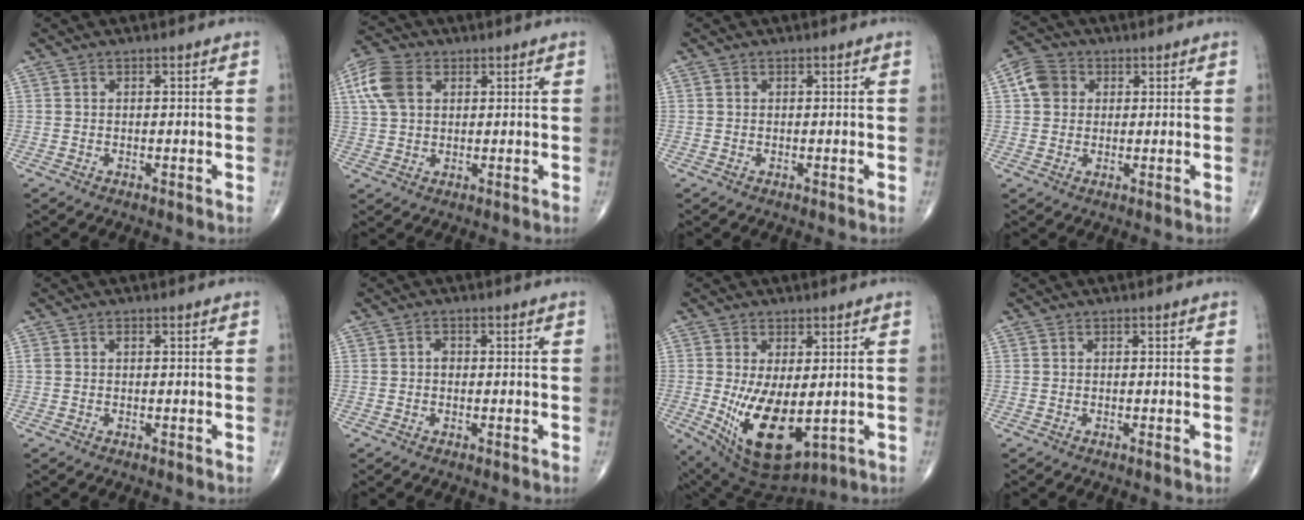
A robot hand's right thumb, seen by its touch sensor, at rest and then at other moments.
{"total": 8.6, "force": [2.7, 5.8, 5.7], "torque": [-0.124, 0.011, 0.049]}
{"total": 0.0}
{"total": 5.8, "force": [1.3, 5.0, 2.7], "torque": [-0.040, 0.008, 0.017]}
{"total": 0.9, "force": [0.2, 0.5, 0.6], "torque": [-0.017, 0.009, 0.007]}
{"total": 1.2, "force": [-0.1, 0.9, 0.8], "torque": [-0.005, 0.004, -0.006]}
{"total": 13.4, "force": [-1.7, 6.5, 11.7], "torque": [-0.197, -0.024, -0.004]}
{"total": 0.0}